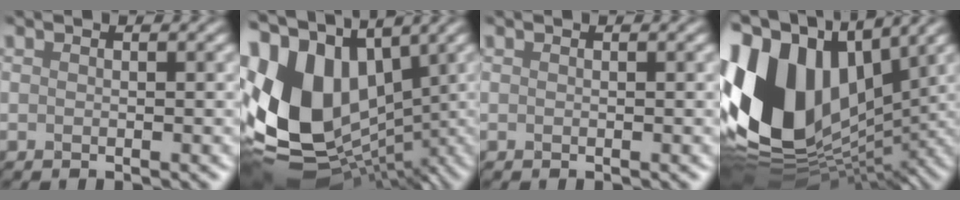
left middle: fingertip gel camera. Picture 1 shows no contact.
{"total": 14.6, "force": [2.6, 10.6, 9.7], "torque": [-0.231, 0.004, 0.048]}
{"total": 0.0}
{"total": 17.6, "force": [2.5, 12.1, 12.6], "torque": [-0.298, 0.009, 0.043]}